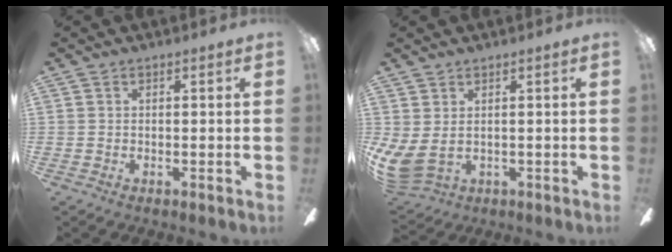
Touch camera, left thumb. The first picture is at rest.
{"total": 5.0, "force": [1.1, 3.0, 3.9], "torque": [-0.097, -0.016, 0.023]}